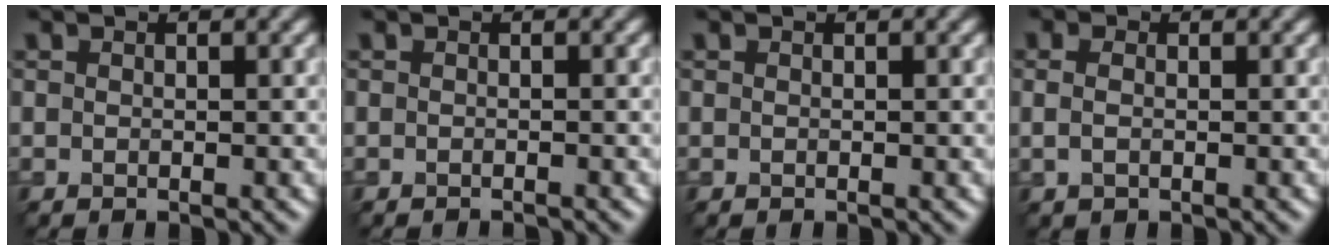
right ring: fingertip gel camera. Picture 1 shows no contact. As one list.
[{"total": 0.7, "force": [-0.7, -0.1, 0.0], "torque": [-0.001, -0.005, -0.015]}, {"total": 0.0}, {"total": 1.4, "force": [0.0, 0.9, 1.2], "torque": [-0.033, 0.001, -0.001]}]